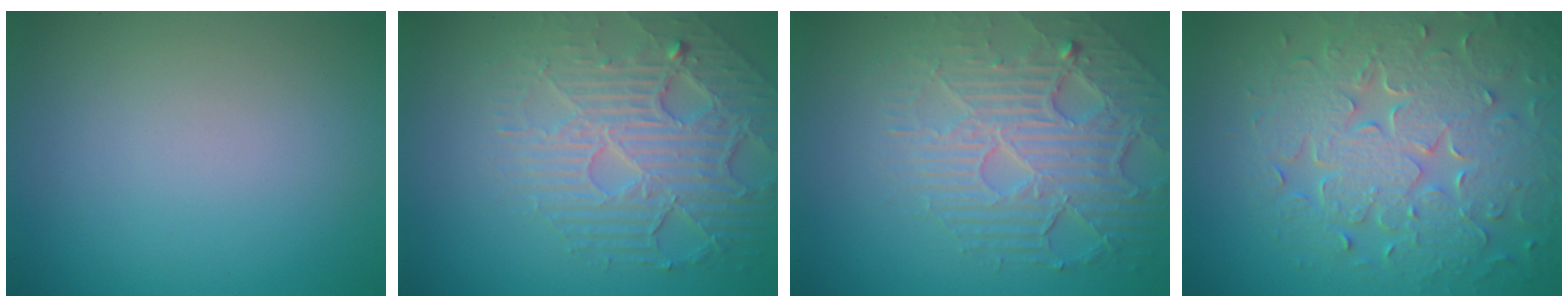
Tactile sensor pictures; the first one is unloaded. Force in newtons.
{"total": 6.9, "press": 5.0, "slide": 4.7}
{"total": 6.9, "press": 5.0, "slide": 4.7}
{"total": 8.7, "press": 6.2, "slide": 6.1}